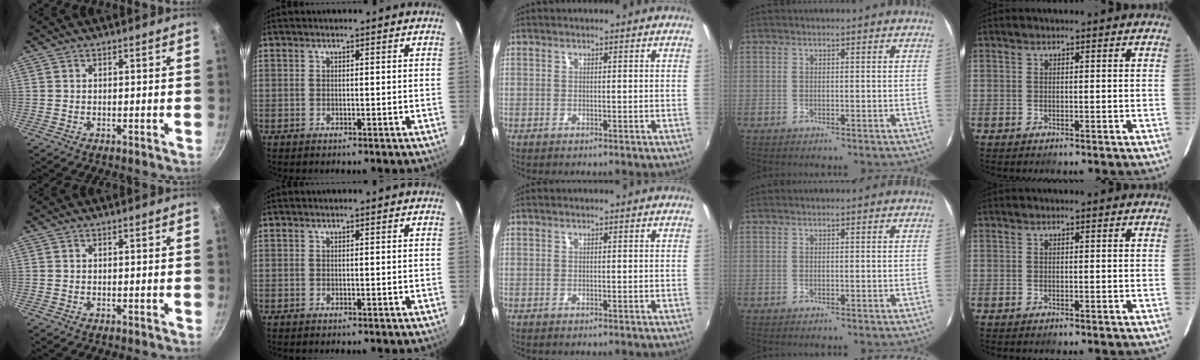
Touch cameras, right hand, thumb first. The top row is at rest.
{}